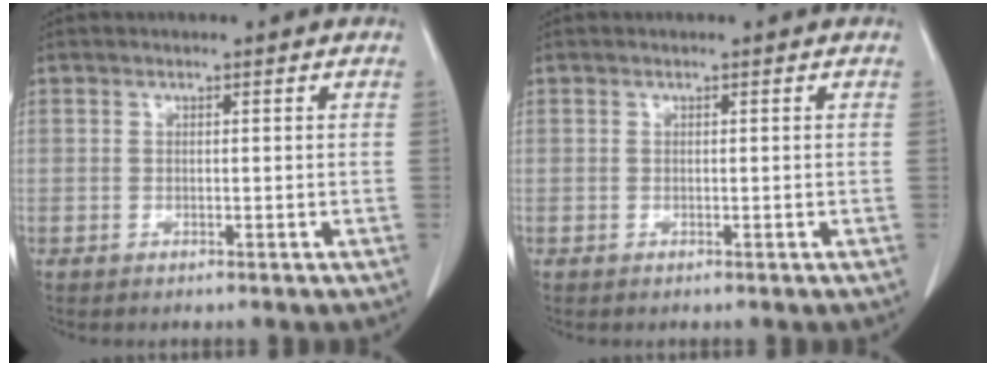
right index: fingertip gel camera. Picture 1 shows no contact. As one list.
[{"total": 0.0}]